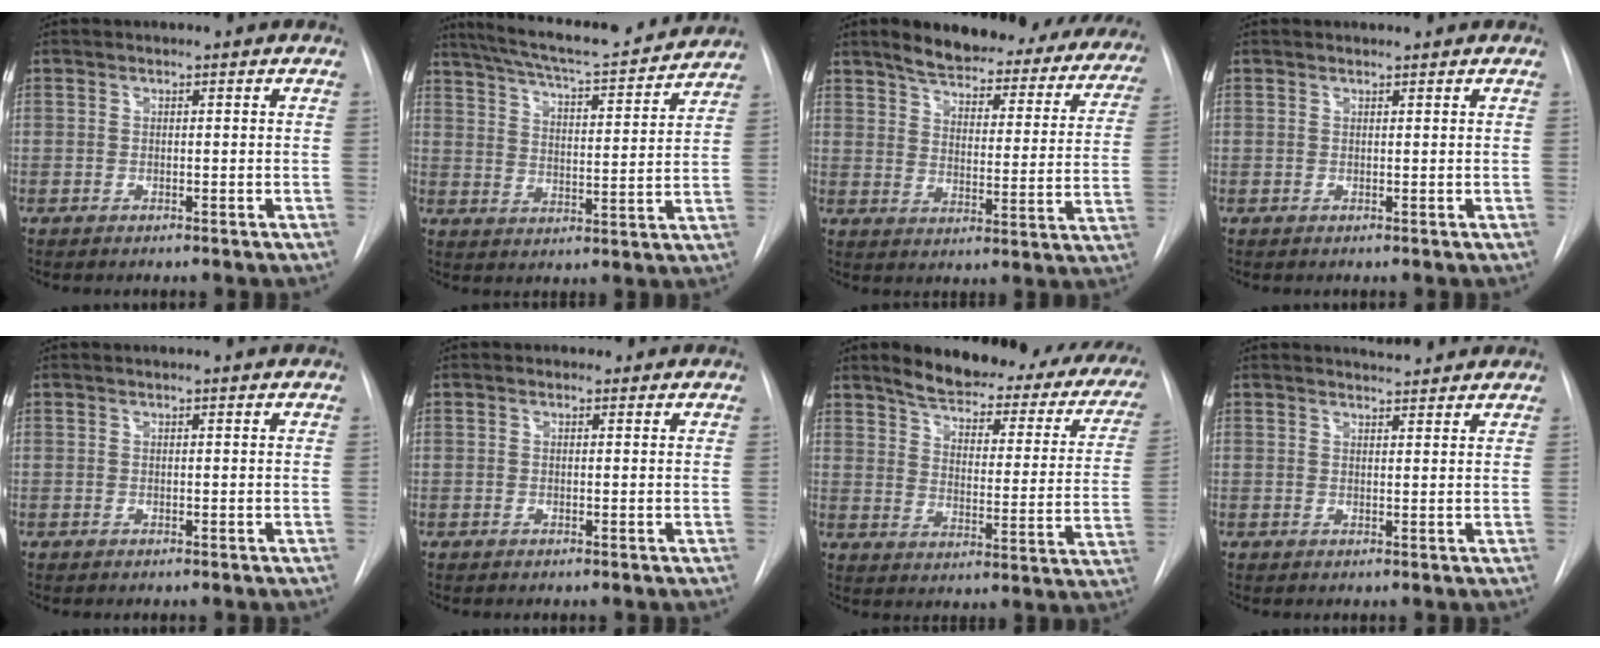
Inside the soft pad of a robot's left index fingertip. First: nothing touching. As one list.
[{"total": 19.5, "force": [17.7, 2.5, 8.0], "torque": [-0.133, 0.003, 0.246]}, {"total": 26.8, "force": [23.0, 7.8, 11.3], "torque": [-0.150, -0.033, 0.273]}, {"total": 0.8, "force": [0.8, 0.0, 0.0], "torque": [-0.008, 0.004, 0.016]}, {"total": 2.7, "force": [2.6, 0.1, 0.8], "torque": [-0.012, 0.016, 0.029]}, {"total": 1.2, "force": [1.0, 0.7, 0.2], "torque": [-0.002, 0.007, 0.011]}, {"total": 24.6, "force": [20.1, 7.4, 12.1], "torque": [-0.151, -0.029, 0.234]}, {"total": 4.4, "force": [4.2, 0.5, 0.9], "torque": [-0.020, 0.011, 0.054]}]